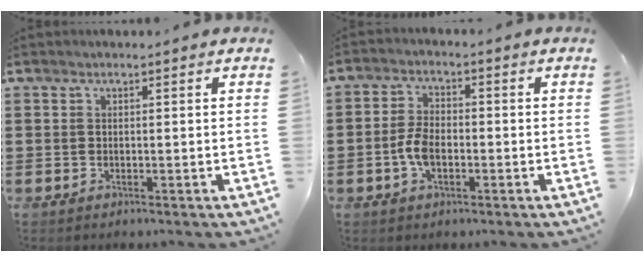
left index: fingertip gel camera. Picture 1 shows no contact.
{"total": 4.8, "force": [-1.2, 2.6, 3.9], "torque": [-0.096, -0.002, -0.029]}